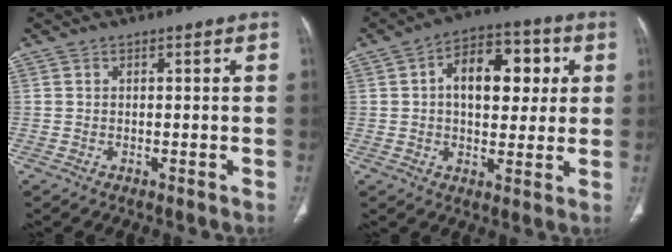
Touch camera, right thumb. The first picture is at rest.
{"total": 13.8, "force": [2.7, 8.3, 10.7], "torque": [-0.123, 0.016, 0.036]}